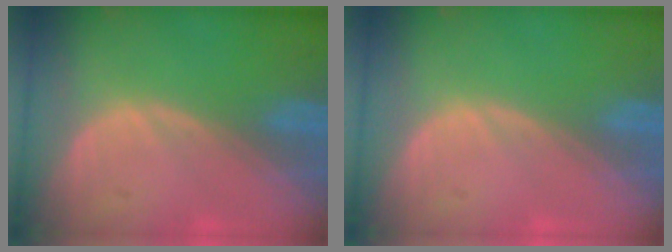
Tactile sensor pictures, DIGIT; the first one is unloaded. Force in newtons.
{"total": 0.0}